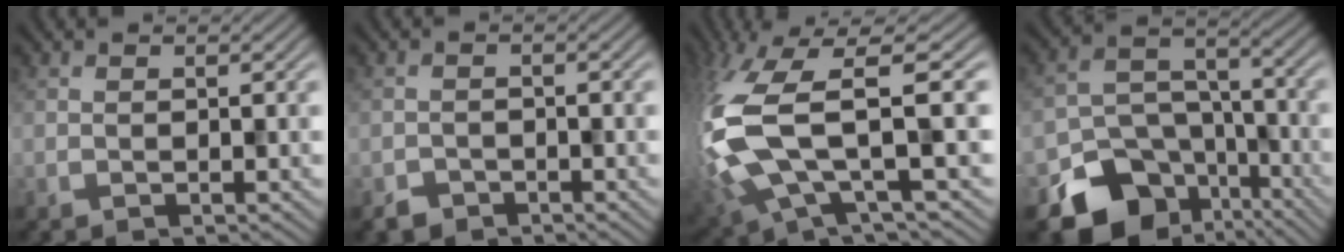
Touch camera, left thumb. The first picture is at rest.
{"total": 1.9, "force": [-1.5, 1.2, 0.3], "torque": [-0.003, -0.002, -0.035]}
{"total": 12.7, "force": [-0.7, 4.3, 11.9], "torque": [-0.285, -0.008, -0.015]}
{"total": 12.5, "force": [-7.4, 8.4, 5.4], "torque": [-0.116, -0.031, -0.121]}